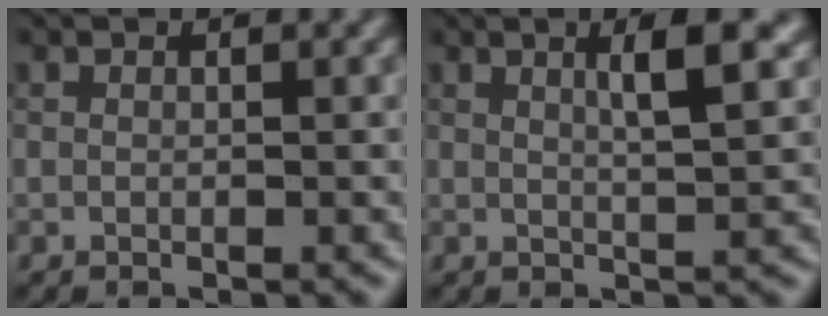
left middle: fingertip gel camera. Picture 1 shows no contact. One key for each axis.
{"total": 4.0, "fx": 1.5, "fy": 0.9, "fz": 3.6, "tx": -0.043, "ty": 0.007, "tz": 0.020}